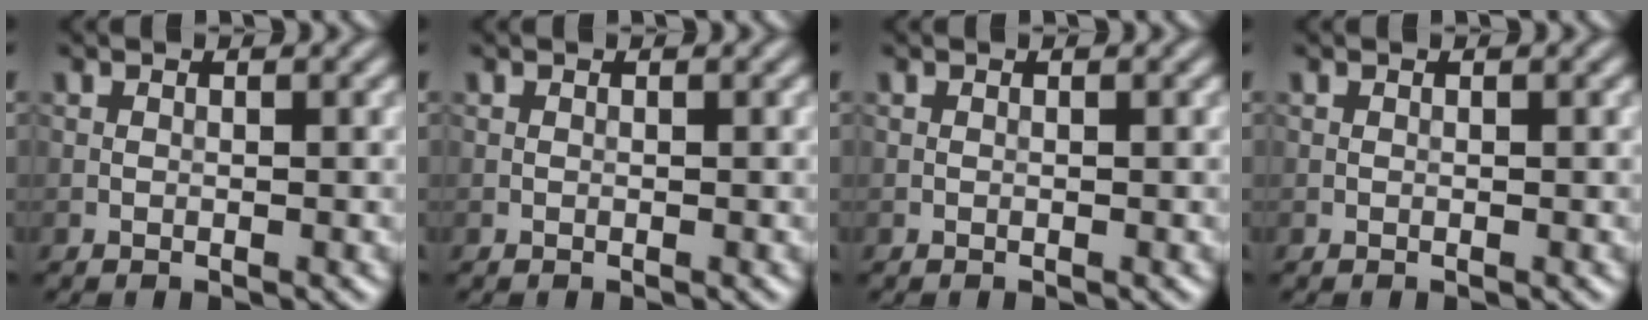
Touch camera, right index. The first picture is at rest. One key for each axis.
{"total": 0.0}
{"total": 0.0}
{"total": 0.0}